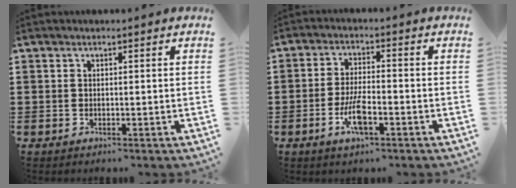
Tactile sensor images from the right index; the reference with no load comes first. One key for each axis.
{"total": 5.8, "fx": -2.3, "fy": 1.5, "fz": 5.0, "tx": -0.111, "ty": -0.007, "tz": -0.047}